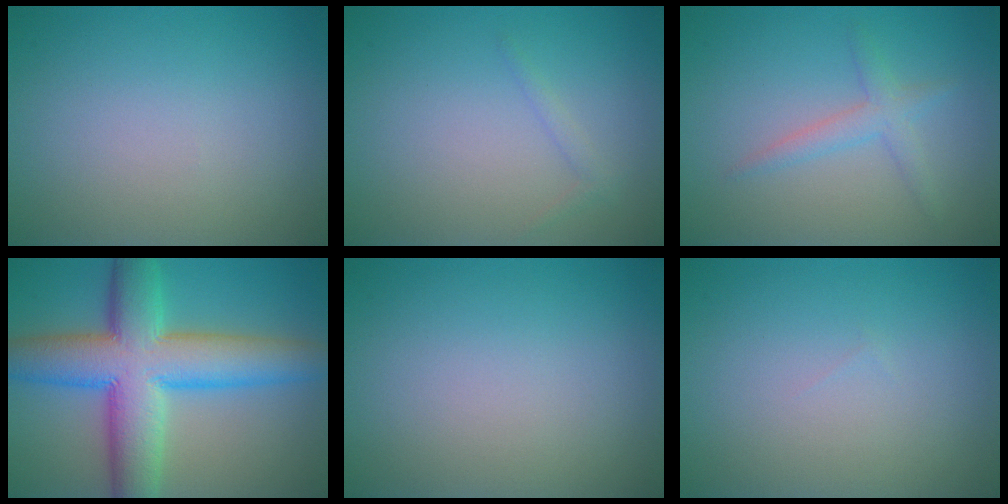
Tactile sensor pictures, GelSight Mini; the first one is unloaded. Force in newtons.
{"total": 0.8, "press": 0.8, "slide": 0.1}
{"total": 2.0, "press": 1.9, "slide": 0.2}
{"total": 11.2, "press": 11.2, "slide": 0.2}
{"total": 0.0}
{"total": 0.0}